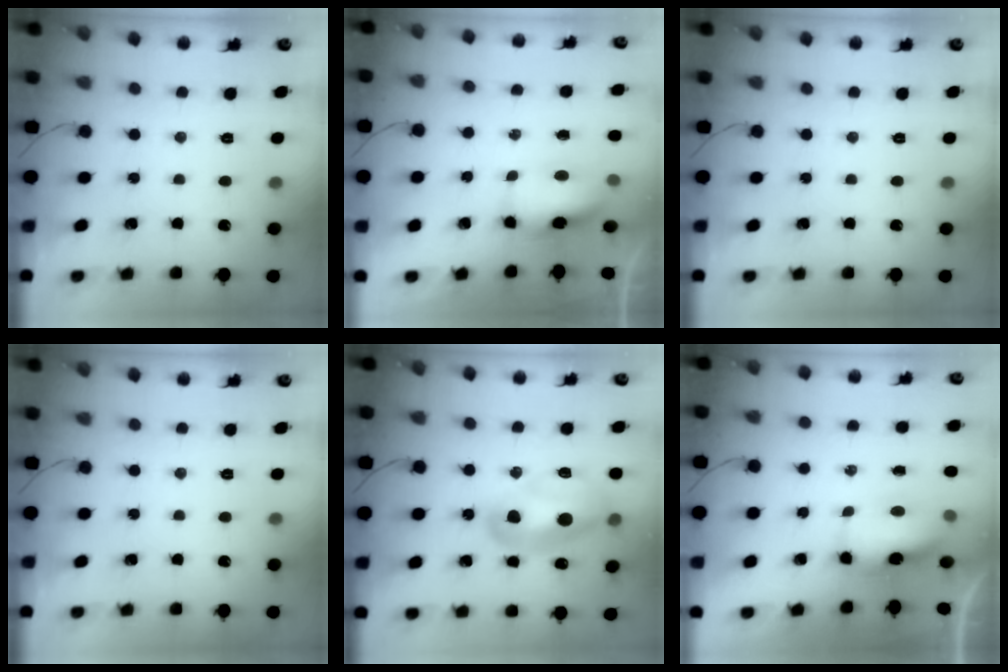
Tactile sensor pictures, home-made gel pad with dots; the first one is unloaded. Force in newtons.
{"total": 7.1, "press": 7.1, "slide": 0.9}
{"total": 0.0}
{"total": 0.0}
{"total": 16.2, "press": 16.1, "slide": 0.9}
{"total": 7.0, "press": 6.7, "slide": 1.9}